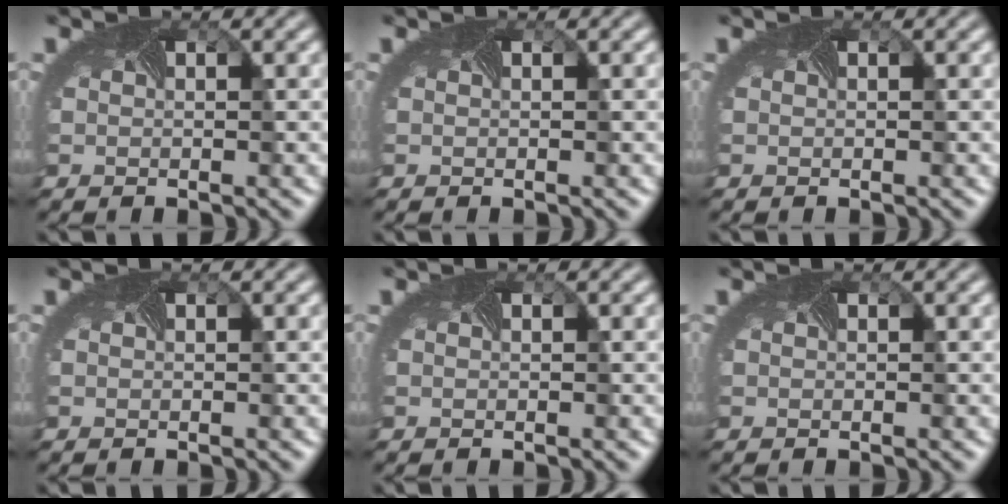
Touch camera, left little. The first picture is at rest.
{"total": 0.0}
{"total": 0.0}
{"total": 0.0}
{"total": 0.0}
{"total": 0.0}